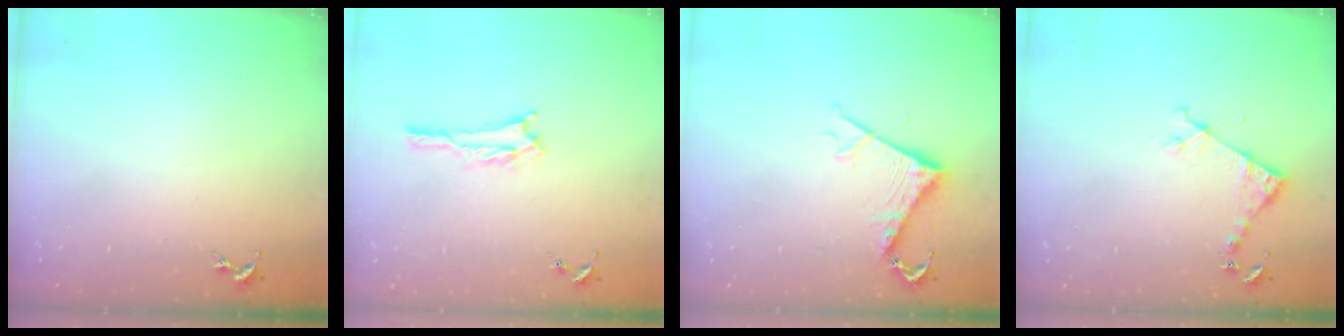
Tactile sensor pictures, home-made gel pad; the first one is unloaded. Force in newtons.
{"total": 2.8, "press": 2.8, "slide": 0.3}
{"total": 5.3, "press": 5.2, "slide": 0.5}
{"total": 4.5, "press": 4.5, "slide": 0.3}